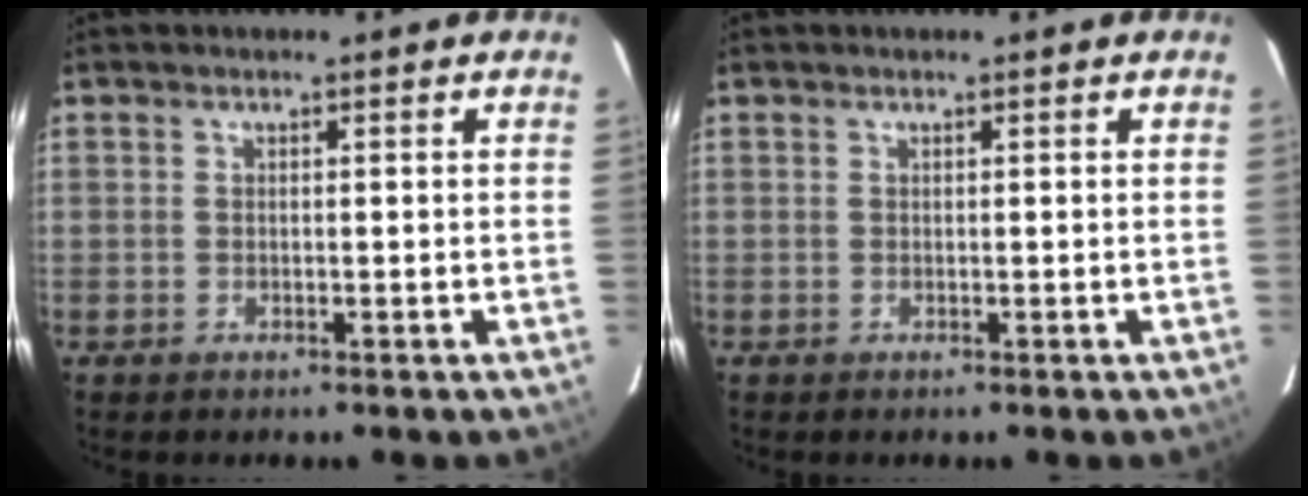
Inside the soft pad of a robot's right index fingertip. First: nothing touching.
{"total": 0.0}